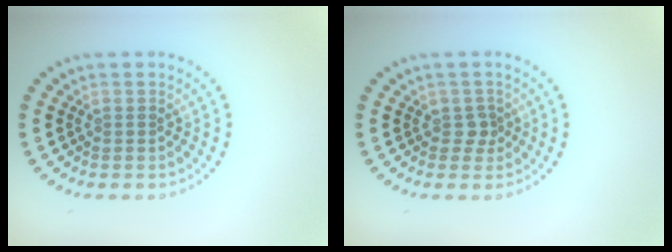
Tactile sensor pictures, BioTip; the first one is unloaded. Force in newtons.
{"total": 1.2, "press": 1.0, "slide": 0.7}